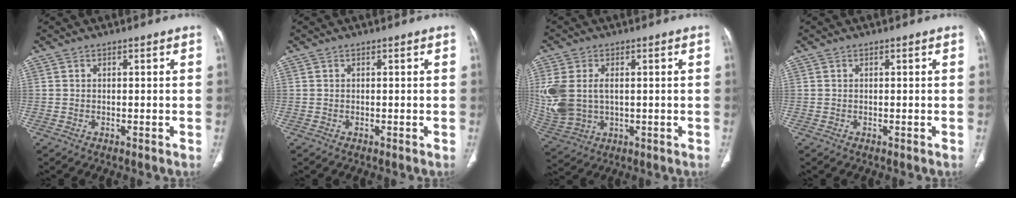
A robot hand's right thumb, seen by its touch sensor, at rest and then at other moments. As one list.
[{"total": 0.0}, {"total": 13.3, "force": [1.1, 9.1, 9.7], "torque": [-0.238, 0.000, 0.038]}, {"total": 0.0}]